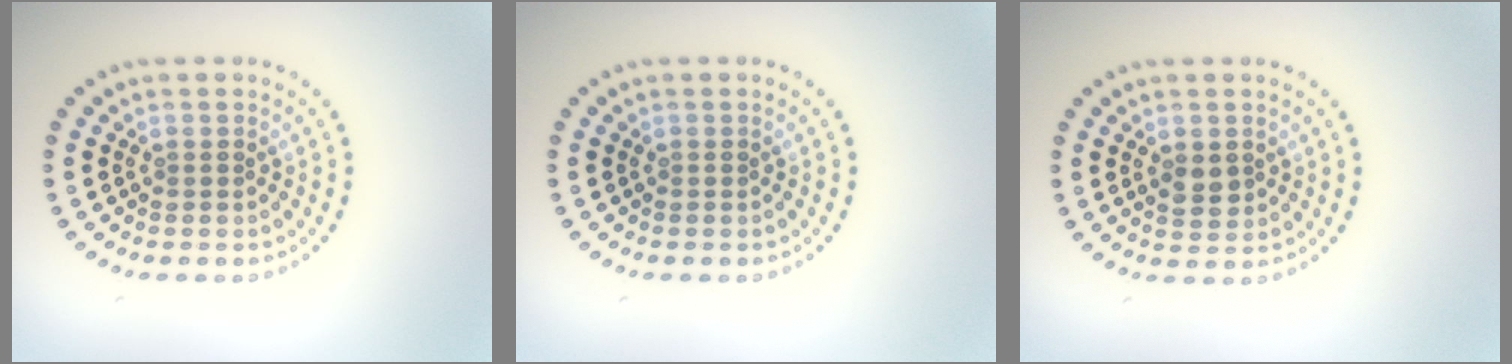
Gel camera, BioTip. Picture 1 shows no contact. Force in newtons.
{"total": 0.0}
{"total": 1.8, "press": 1.8, "slide": 0.1}